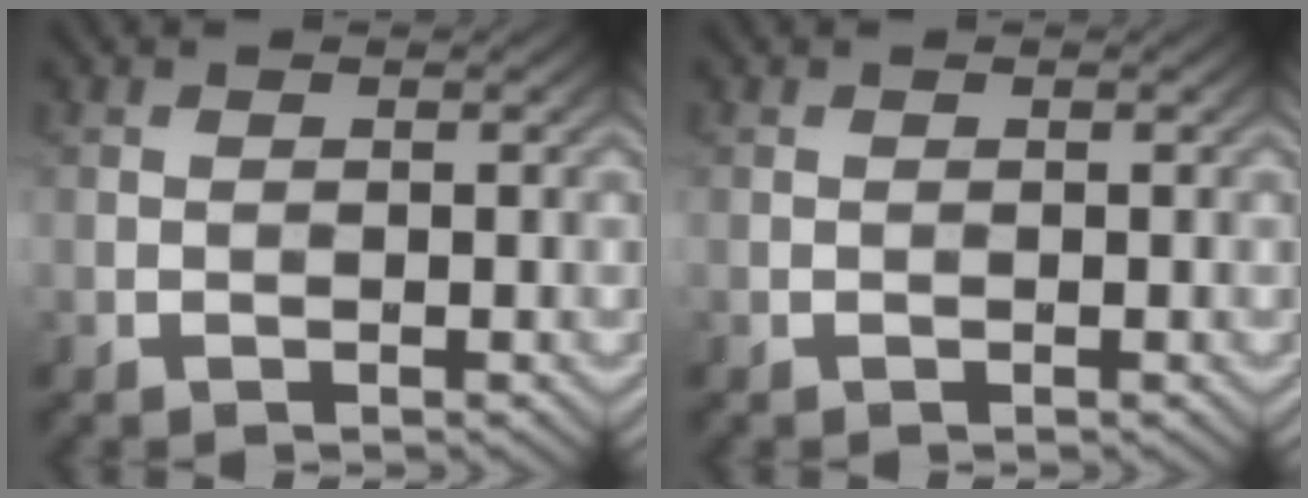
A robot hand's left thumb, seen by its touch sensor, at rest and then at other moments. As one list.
[{"total": 0.0}]